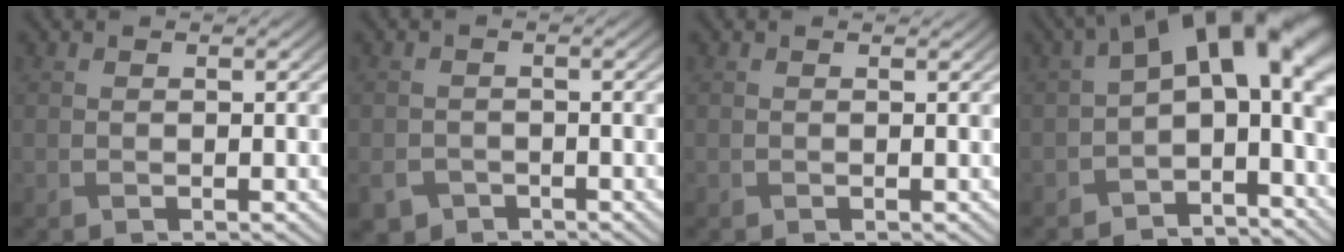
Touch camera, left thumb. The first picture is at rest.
{"total": 3.1, "force": [-2.0, 2.2, 0.9], "torque": [-0.023, -0.011, -0.041]}
{"total": 0.0}
{"total": 13.0, "force": [0.6, 6.9, 11.0], "torque": [-0.168, -0.010, 0.004]}